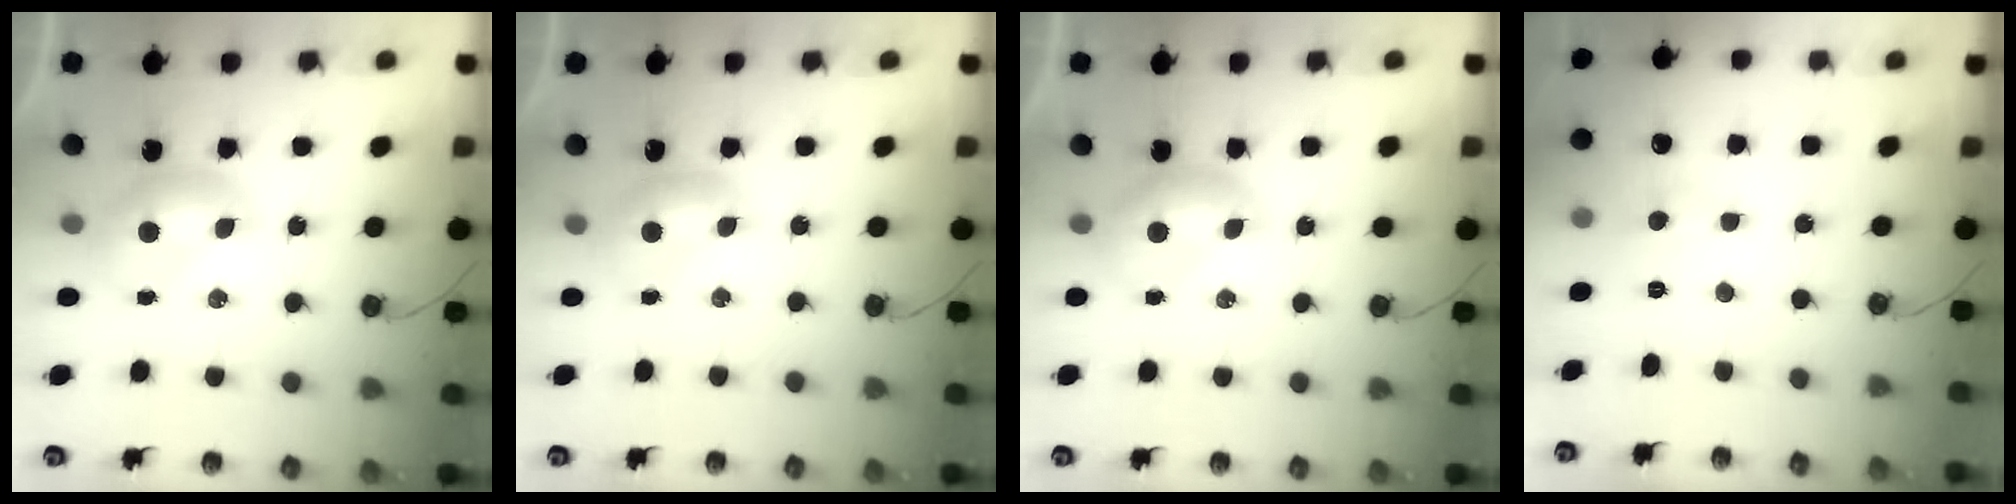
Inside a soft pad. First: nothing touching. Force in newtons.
{"total": 0.0}
{"total": 0.0}
{"total": 0.0}